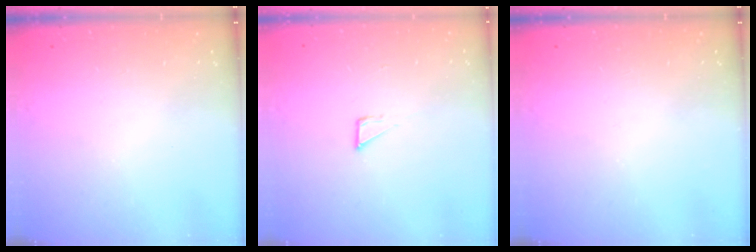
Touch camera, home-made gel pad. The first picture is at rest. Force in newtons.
{"total": 2.8, "press": 2.8, "slide": 0.2}
{"total": 0.0}